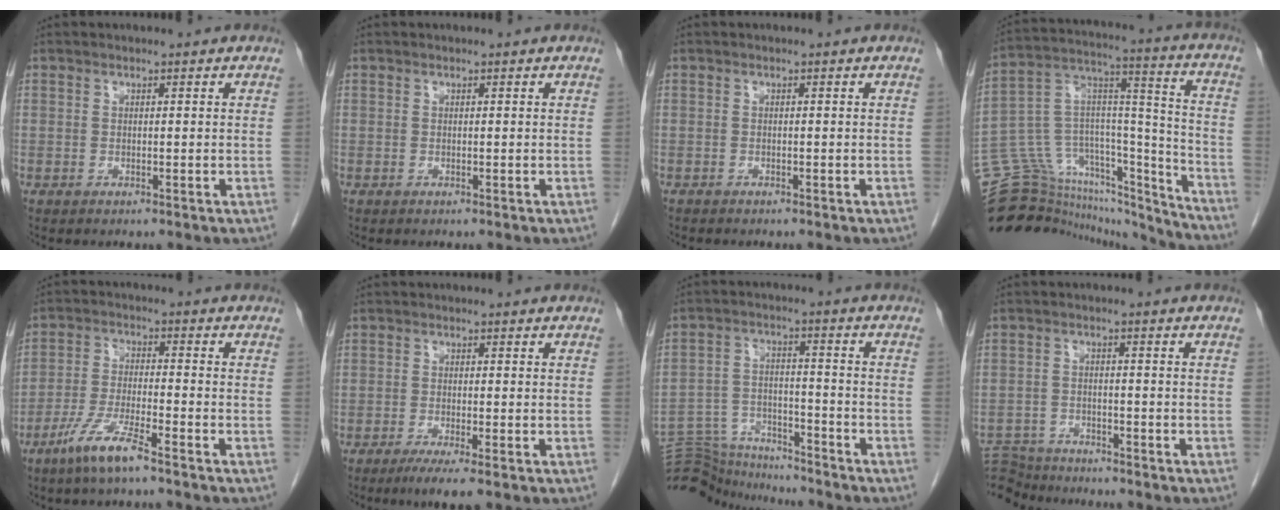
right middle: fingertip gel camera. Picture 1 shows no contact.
{"total": 0.0}
{"total": 1.1, "force": [-1.0, 0.4, 0.3], "torque": [-0.012, -0.001, -0.013]}
{"total": 31.6, "force": [-28.8, 8.9, 9.7], "torque": [-0.155, 0.047, -0.419]}
{"total": 7.1, "force": [-4.9, 0.3, 5.2], "torque": [-0.110, -0.013, -0.095]}
{"total": 4.0, "force": [-2.5, 0.1, 3.0], "torque": [-0.049, -0.013, -0.044]}
{"total": 12.7, "force": [-12.5, 1.8, 1.4], "torque": [-0.029, 0.023, -0.204]}
{"total": 7.8, "force": [-7.6, 1.8, 0.3], "torque": [-0.009, 0.004, -0.131]}